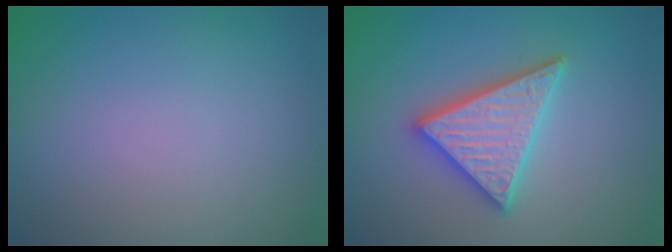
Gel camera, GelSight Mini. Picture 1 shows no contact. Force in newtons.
{"total": 4.9, "press": 4.8, "slide": 0.6}